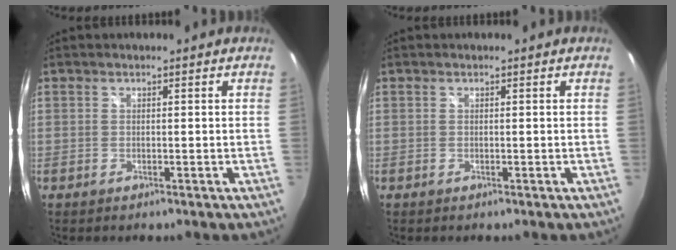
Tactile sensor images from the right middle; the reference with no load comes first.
{"total": 0.0}